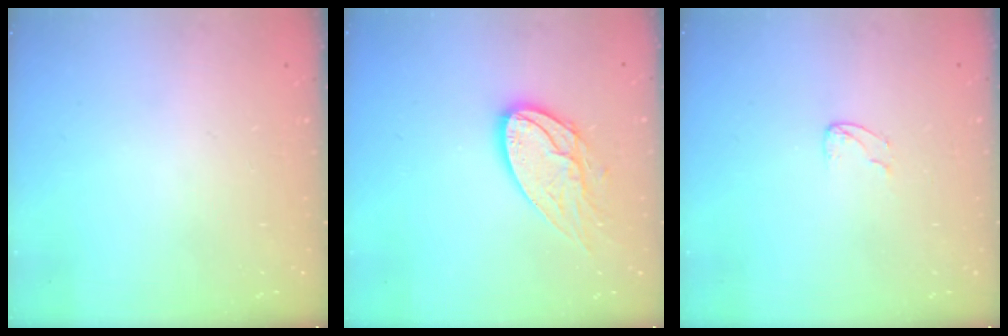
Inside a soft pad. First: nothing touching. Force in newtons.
{"total": 15.1, "press": 15.0, "slide": 1.3}
{"total": 3.3, "press": 3.3, "slide": 0.3}